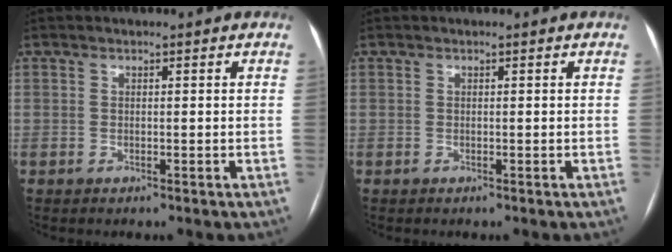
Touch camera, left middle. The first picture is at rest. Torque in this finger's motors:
{"motor_torque": [-0.03, 0.25, 0.05, 0.00]}